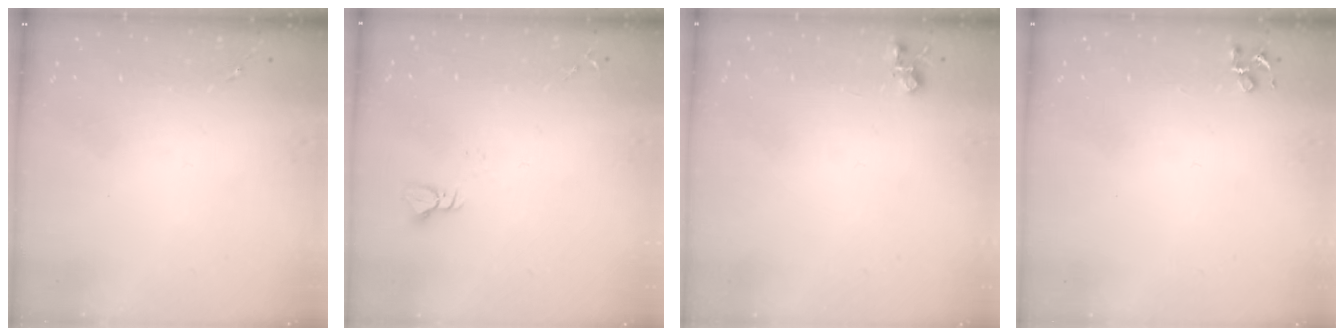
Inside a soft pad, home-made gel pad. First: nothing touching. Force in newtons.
{"total": 3.0, "press": 3.0, "slide": 0.3}
{"total": 4.8, "press": 4.8, "slide": 0.7}
{"total": 4.1, "press": 4.1, "slide": 0.5}